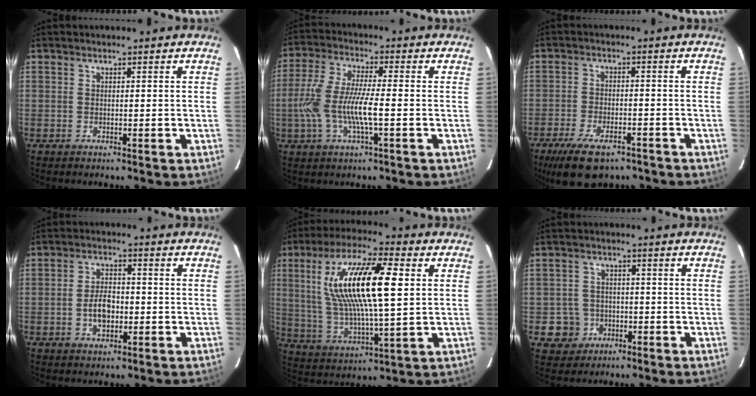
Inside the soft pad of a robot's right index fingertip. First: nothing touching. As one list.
[{"total": 11.2, "force": [-2.3, 2.0, 10.8], "torque": [-0.227, -0.004, -0.045]}, {"total": 12.4, "force": [-8.6, 5.3, 7.2], "torque": [-0.160, -0.021, -0.141]}, {"total": 5.7, "force": [-1.5, 3.3, 4.4], "torque": [-0.089, 0.006, -0.022]}, {"total": 19.7, "force": [4.8, 5.3, 18.4], "torque": [-0.352, 0.013, 0.094]}, {"total": 5.9, "force": [-2.0, 5.5, 0.5], "torque": [-0.020, 0.023, -0.027]}]